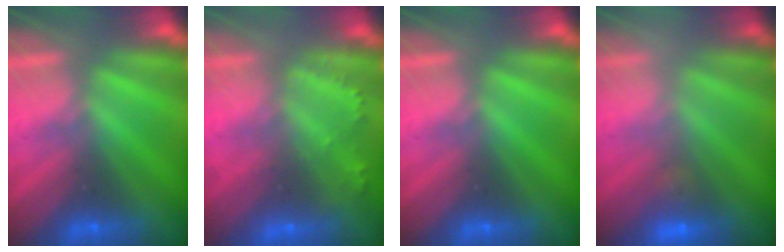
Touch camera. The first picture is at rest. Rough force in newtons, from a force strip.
{"total": 2.2}
{"total": 0.0}
{"total": 2.2}